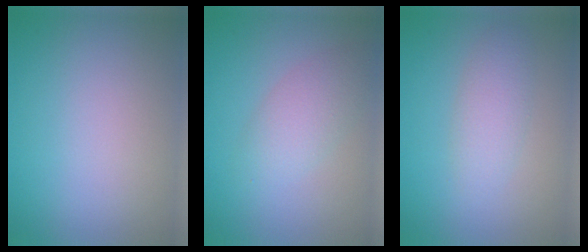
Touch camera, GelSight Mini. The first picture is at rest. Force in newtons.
{"total": 2.8, "press": 2.8, "slide": 0.2}
{"total": 2.3, "press": 2.3, "slide": 0.0}